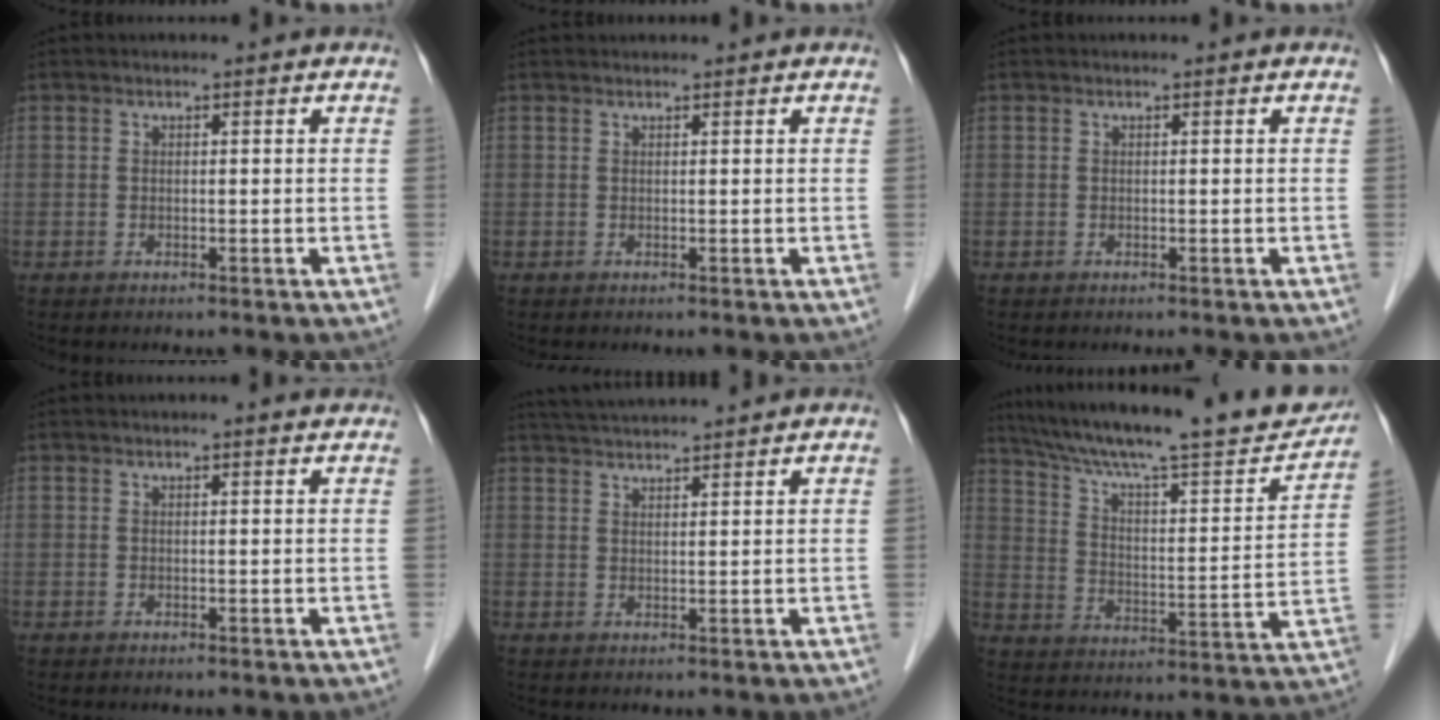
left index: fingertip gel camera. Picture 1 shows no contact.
{"total": 1.5, "force": [1.5, 0.1, 0.3], "torque": [-0.006, 0.023, 0.026]}
{"total": 0.0}
{"total": 2.1, "force": [1.9, 0.0, 0.8], "torque": [-0.013, 0.014, 0.023]}
{"total": 7.2, "force": [6.7, -0.7, 2.4], "torque": [-0.048, 0.032, 0.108]}
{"total": 25.0, "force": [21.5, 3.3, 12.2], "torque": [-0.200, -0.009, 0.306]}